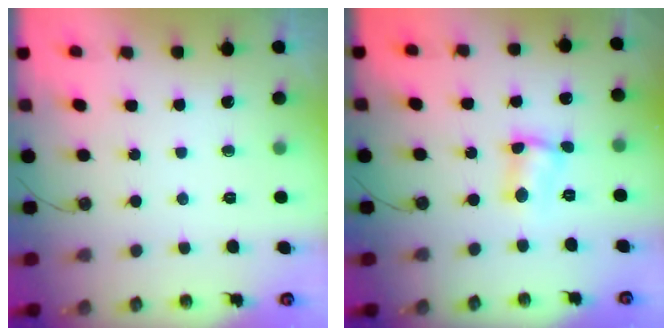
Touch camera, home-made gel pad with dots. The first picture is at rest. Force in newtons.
{"total": 4.1, "press": 3.8, "slide": 1.6}